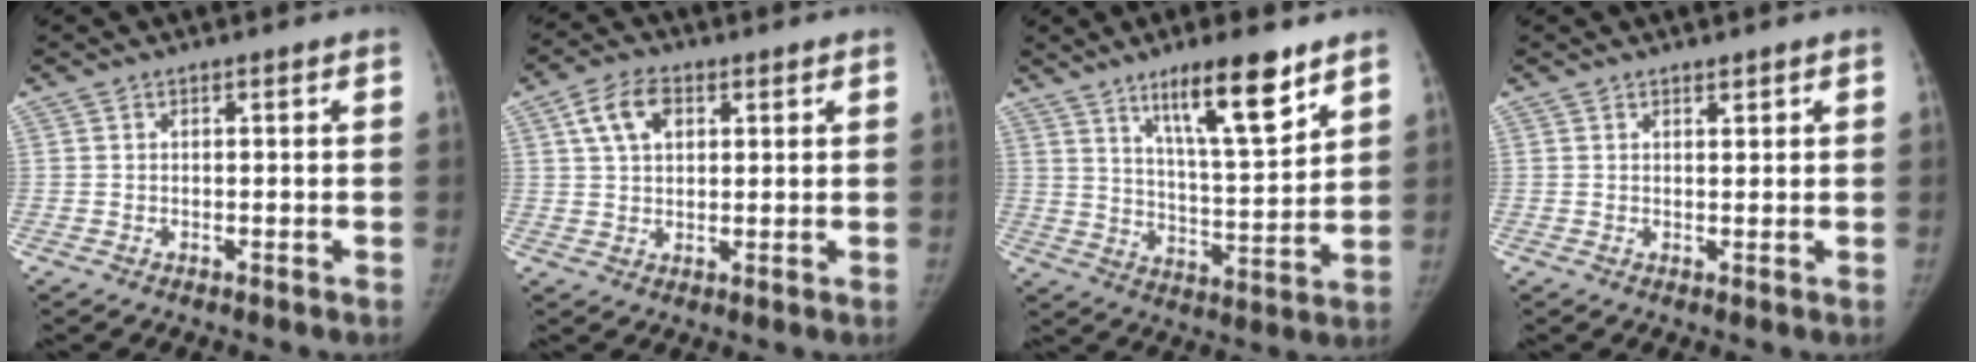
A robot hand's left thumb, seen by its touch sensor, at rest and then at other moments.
{"total": 7.3, "force": [2.9, 4.6, 4.9], "torque": [-0.079, 0.003, 0.049]}
{"total": 14.6, "force": [9.2, 3.0, 10.9], "torque": [-0.161, -0.056, 0.157]}
{"total": 1.2, "force": [0.9, 0.5, 0.6], "torque": [0.000, -0.006, 0.014]}